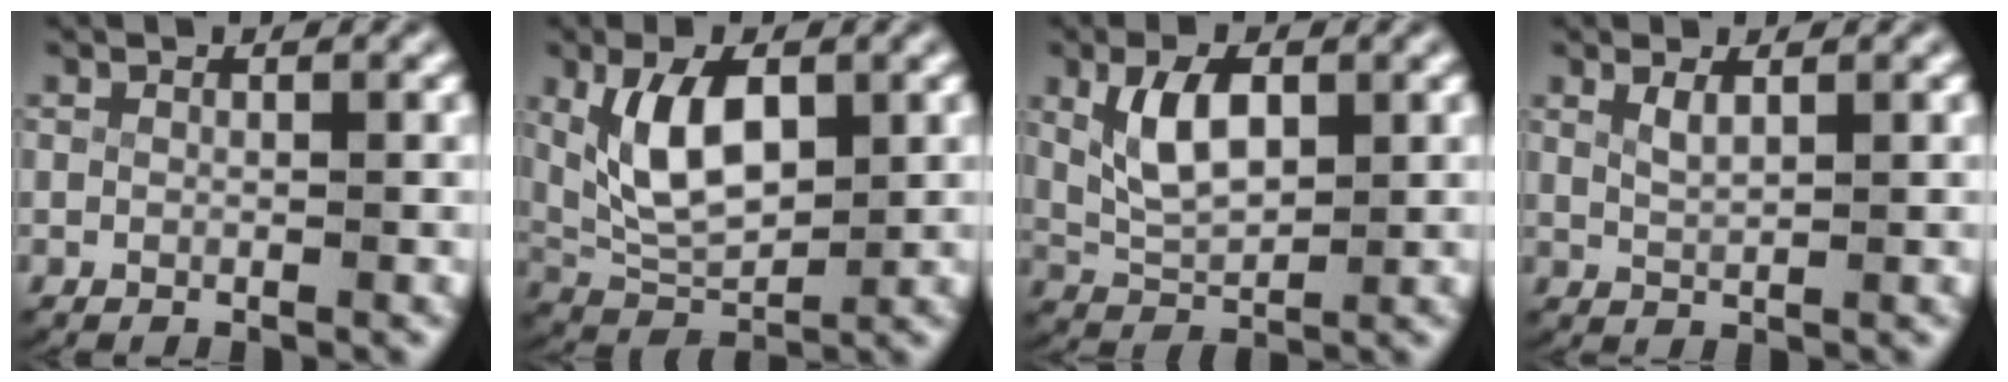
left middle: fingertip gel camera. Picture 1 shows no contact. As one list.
[{"total": 6.9, "force": [1.4, 4.2, 5.3], "torque": [-0.122, -0.017, 0.036]}, {"total": 5.0, "force": [1.2, 3.0, 3.9], "torque": [-0.084, -0.013, 0.033]}, {"total": 1.3, "force": [0.8, 0.1, 1.0], "torque": [-0.027, -0.007, 0.025]}]